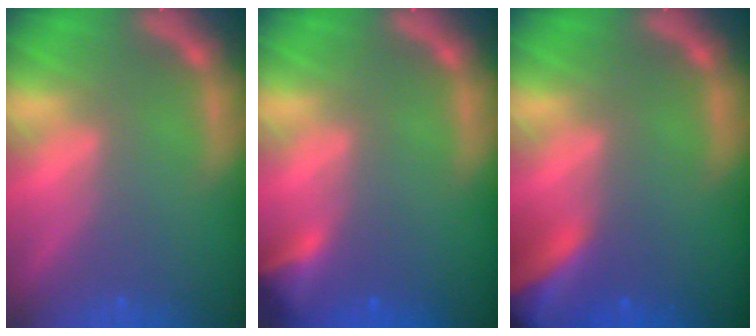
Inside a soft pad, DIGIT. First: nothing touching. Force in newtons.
{"total": 2.9}
{"total": 9.4}